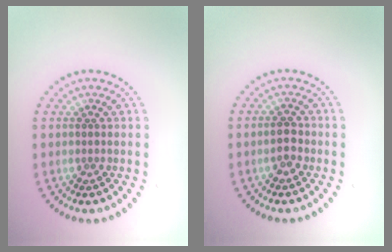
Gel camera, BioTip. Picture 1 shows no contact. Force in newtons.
{"total": 1.8, "press": 1.8, "slide": 0.3}